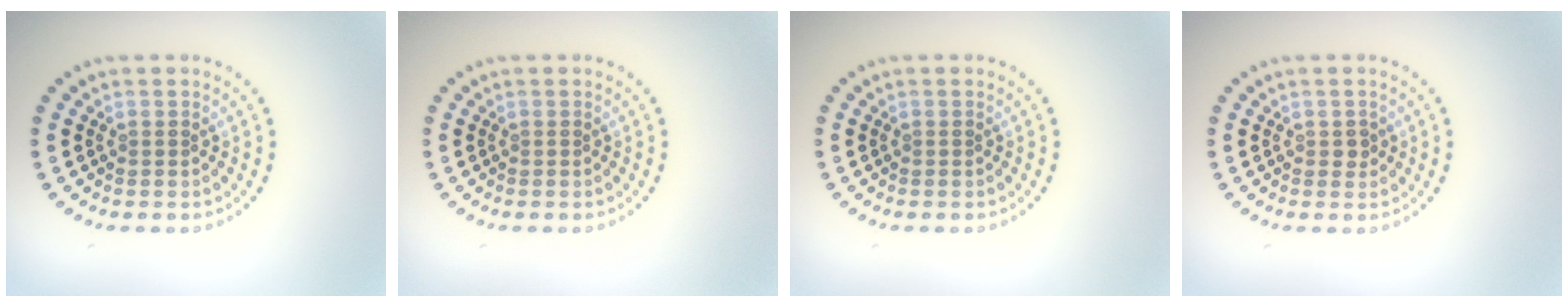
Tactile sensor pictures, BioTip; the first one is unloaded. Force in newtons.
{"total": 0.0}
{"total": 0.0}
{"total": 0.8, "press": 0.8, "slide": 0.2}